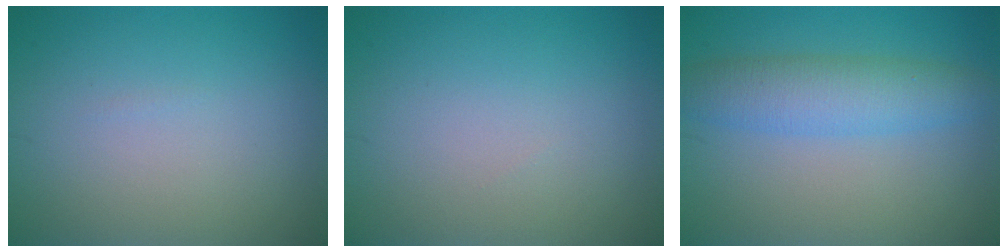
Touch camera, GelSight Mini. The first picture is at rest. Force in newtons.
{"total": 0.0}
{"total": 4.5, "press": 4.5, "slide": 0.2}